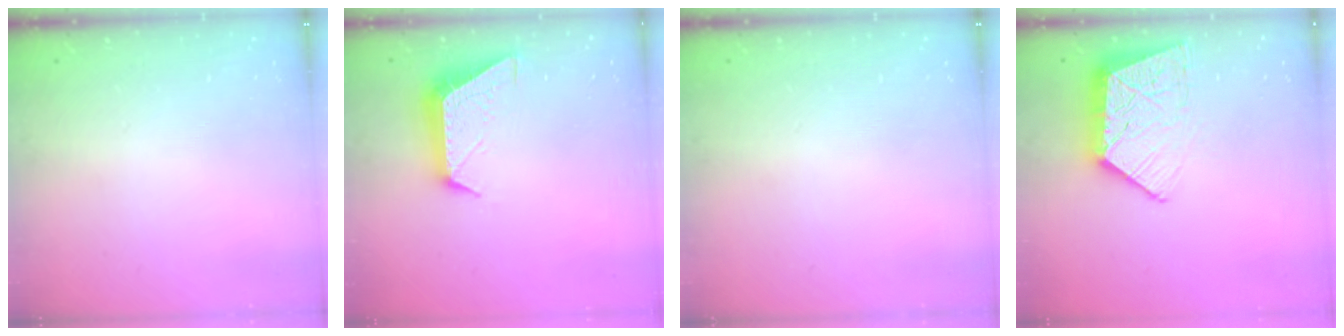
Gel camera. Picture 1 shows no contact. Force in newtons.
{"total": 10.0, "press": 10.0, "slide": 0.7}
{"total": 0.0}
{"total": 13.6, "press": 13.5, "slide": 1.0}